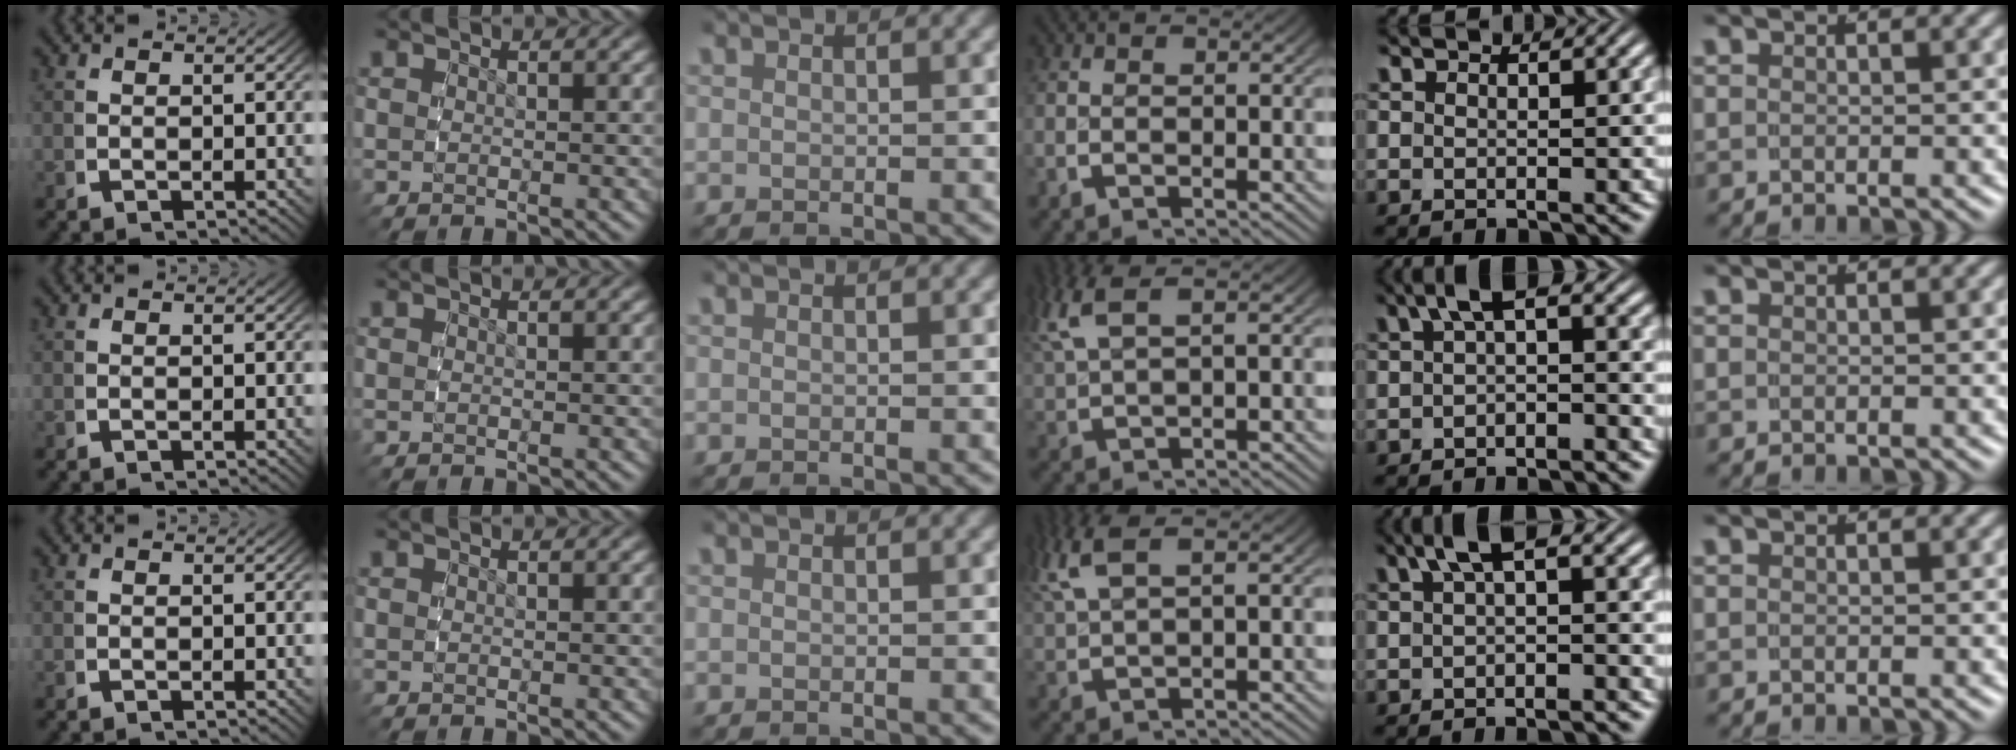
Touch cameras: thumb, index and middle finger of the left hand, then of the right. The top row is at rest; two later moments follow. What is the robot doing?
{"motion": "grasp_and_lifting", "object": "camera"}